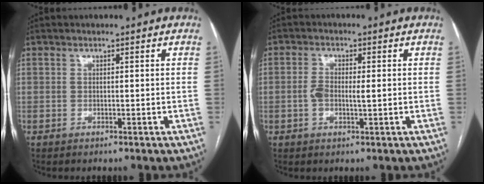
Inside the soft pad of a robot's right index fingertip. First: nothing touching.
{"total": 3.7, "force": [-0.1, 1.4, 3.4], "torque": [-0.070, 0.009, -0.001]}